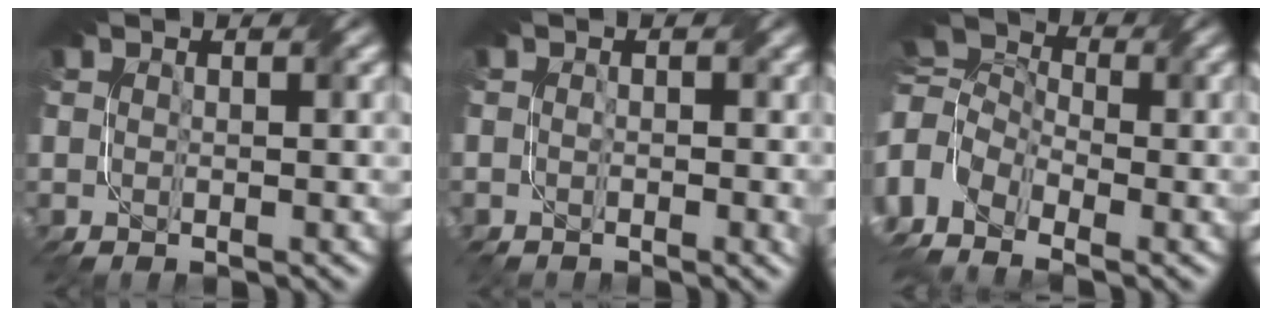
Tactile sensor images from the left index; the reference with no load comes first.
{"total": 1.6, "force": [-1.6, 0.1, -0.1], "torque": [0.000, -0.008, -0.007]}
{"total": 6.4, "force": [-2.5, 4.6, 3.6], "torque": [-0.094, 0.001, -0.044]}